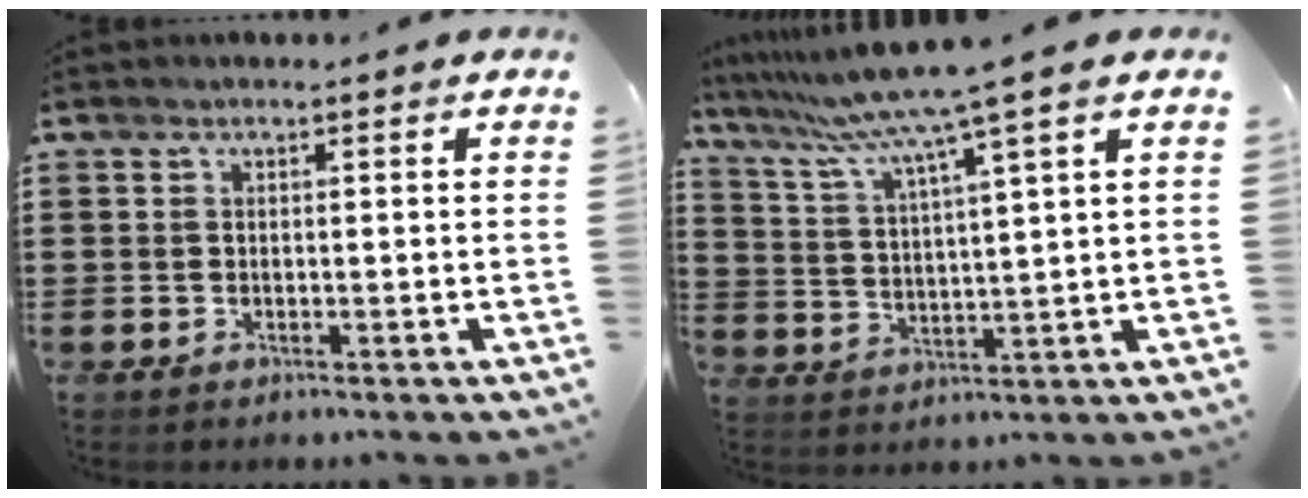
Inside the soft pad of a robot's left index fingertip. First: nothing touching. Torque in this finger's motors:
{"motor_torque": [1.07, -1.07, 1.05, 0.21]}